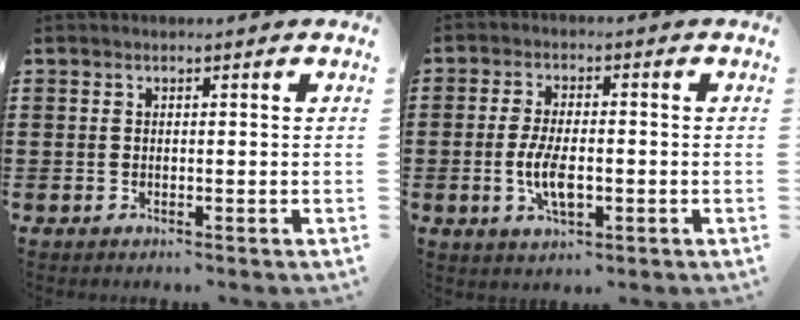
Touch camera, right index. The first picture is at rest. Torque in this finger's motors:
{"motor_torque": [1.86, 0.28, 0.89, 0.21]}